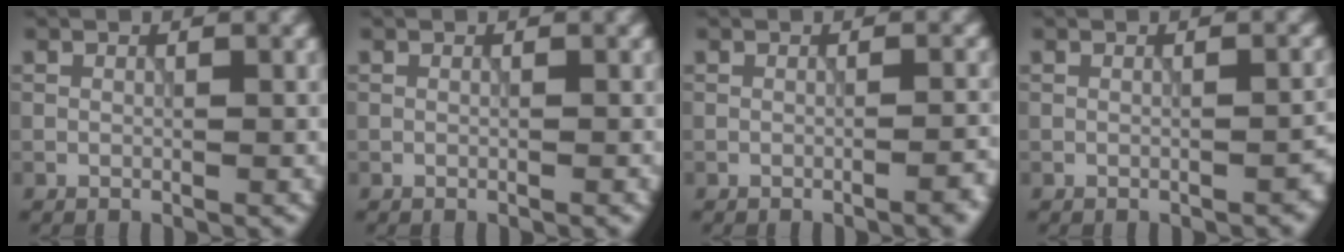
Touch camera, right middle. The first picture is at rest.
{"total": 0.0}
{"total": 1.7, "force": [-0.9, 0.4, 1.5], "torque": [-0.010, 0.005, -0.015]}
{"total": 1.2, "force": [-0.9, 0.3, 0.8], "torque": [-0.010, 0.004, -0.011]}